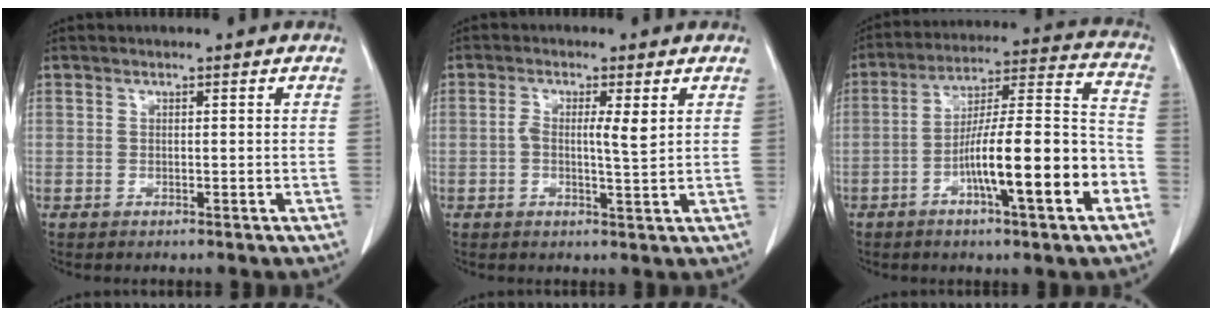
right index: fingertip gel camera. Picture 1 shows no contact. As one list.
[{"total": 4.0, "force": [0.7, 0.6, 3.9], "torque": [-0.071, 0.005, 0.009]}, {"total": 17.0, "force": [-6.3, 1.7, 15.7], "torque": [-0.248, 0.011, -0.099]}]